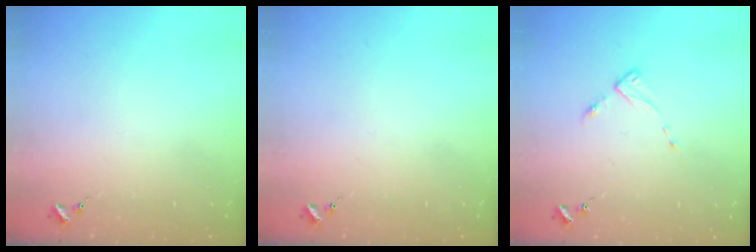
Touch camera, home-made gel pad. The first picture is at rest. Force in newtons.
{"total": 0.0}
{"total": 3.7, "press": 3.6, "slide": 0.4}